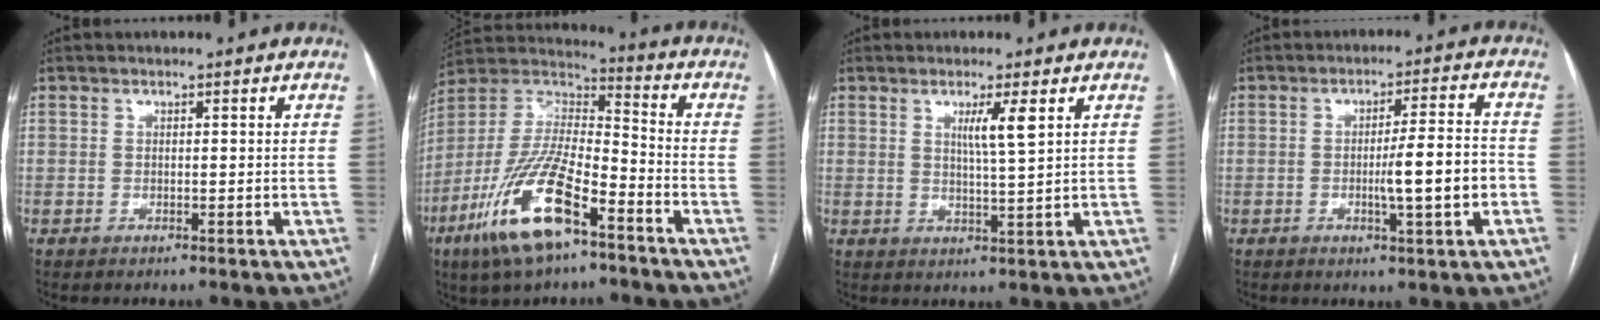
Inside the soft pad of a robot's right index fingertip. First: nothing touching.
{"total": 18.3, "force": [-9.7, 5.2, 14.5], "torque": [-0.314, -0.020, -0.179]}
{"total": 4.1, "force": [1.7, -0.5, 3.7], "torque": [-0.068, -0.006, 0.031]}
{"total": 7.9, "force": [-1.9, 0.2, 7.6], "torque": [-0.115, 0.003, -0.029]}